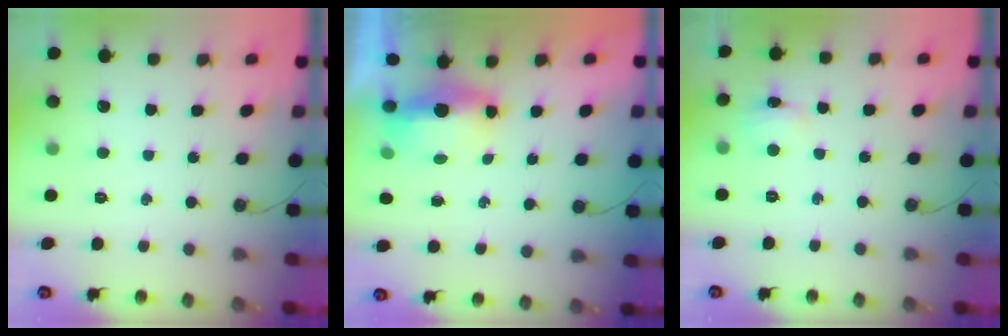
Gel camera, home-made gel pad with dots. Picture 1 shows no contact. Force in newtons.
{"total": 5.8, "press": 5.8, "slide": 0.8}
{"total": 2.9, "press": 2.9, "slide": 0.5}